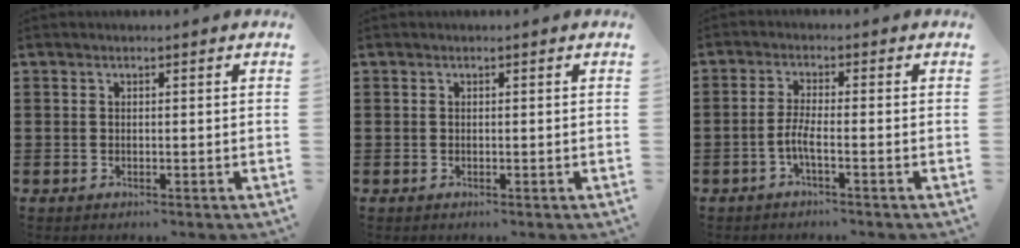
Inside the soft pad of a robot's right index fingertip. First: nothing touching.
{"total": 0.0}
{"total": 3.3, "force": [-1.7, 0.2, 2.8], "torque": [-0.071, -0.010, -0.039]}